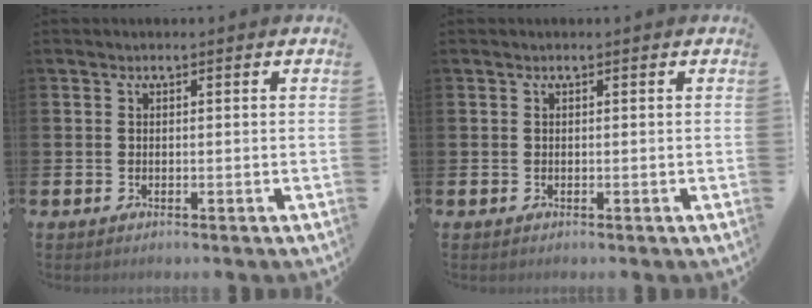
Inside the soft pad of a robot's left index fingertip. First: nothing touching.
{"total": 0.0}